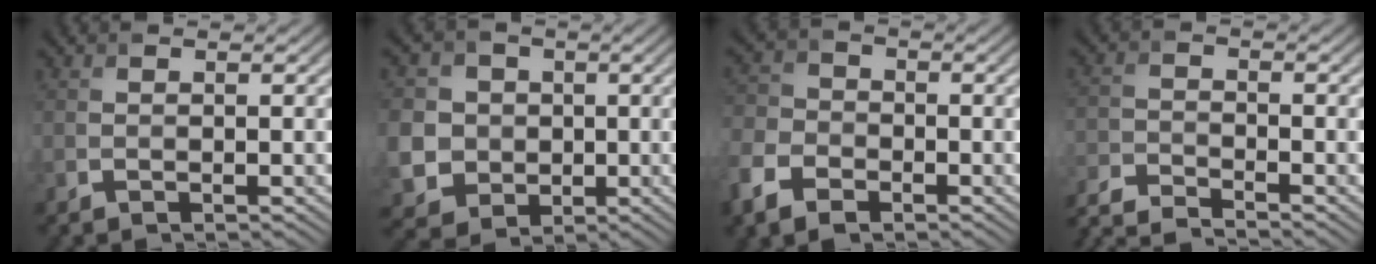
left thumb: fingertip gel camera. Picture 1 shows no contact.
{"total": 10.2, "force": [-0.2, 9.5, 3.5], "torque": [-0.142, -0.017, -0.010]}
{"total": 6.5, "force": [-3.5, 4.3, 3.6], "torque": [-0.103, -0.008, -0.083]}
{"total": 6.2, "force": [-5.8, 0.7, 2.2], "torque": [-0.052, -0.010, -0.118]}